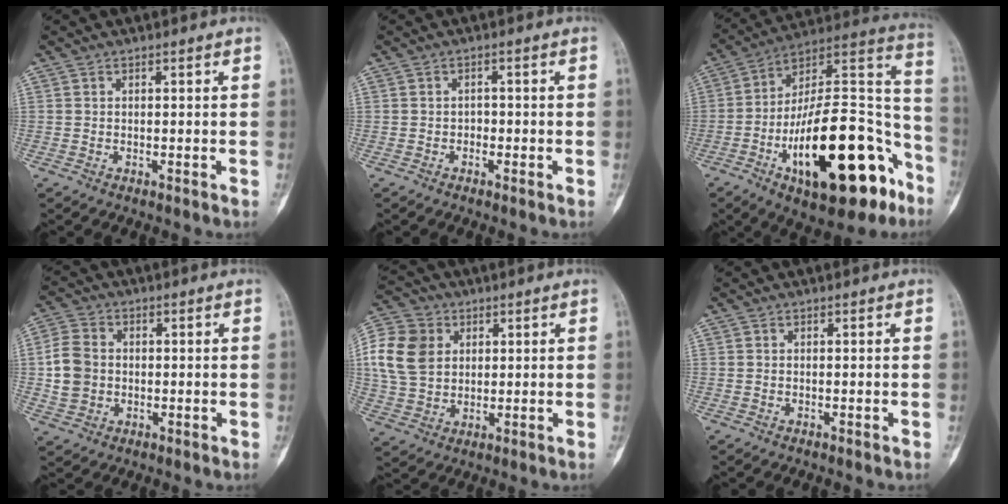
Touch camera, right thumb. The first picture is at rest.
{"total": 1.2, "force": [-0.5, 1.0, 0.4], "torque": [0.004, 0.006, -0.011]}
{"total": 31.2, "force": [-13.4, 12.8, 25.1], "torque": [-0.342, 0.080, -0.201]}
{"total": 7.7, "force": [-0.2, 6.4, 4.3], "torque": [-0.076, 0.009, -0.007]}
{"total": 13.1, "force": [2.9, 10.4, 7.4], "torque": [-0.136, 0.003, 0.053]}
{"total": 0.0}